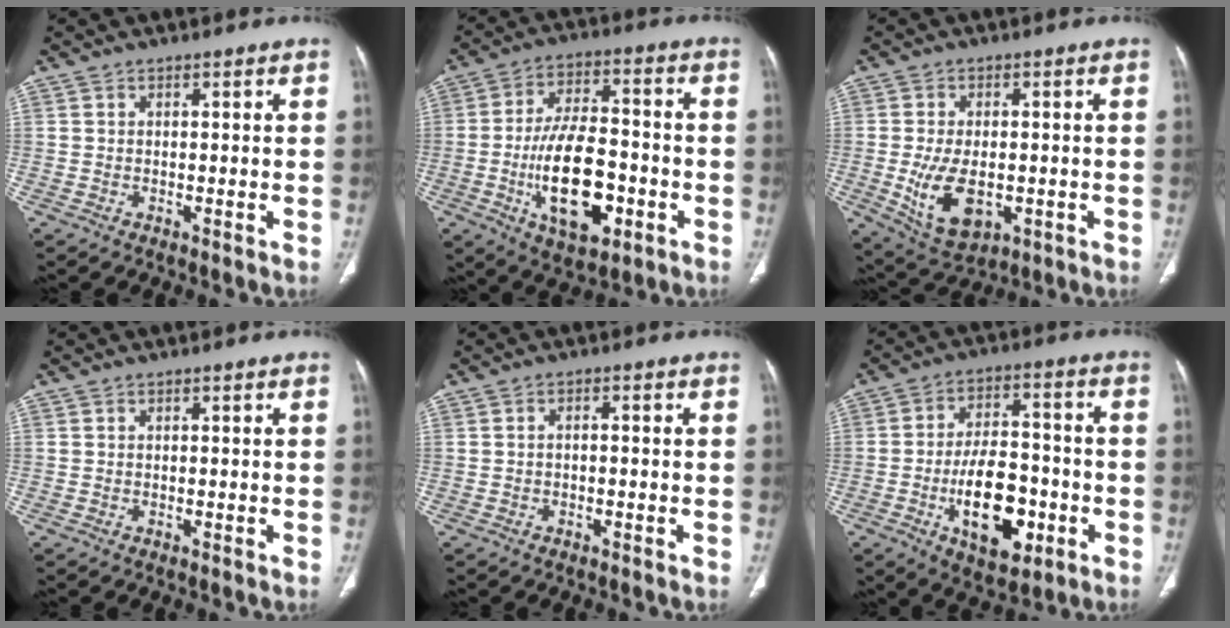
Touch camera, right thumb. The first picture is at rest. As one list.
[{"total": 17.0, "force": [-4.8, 8.3, 14.0], "torque": [-0.228, 0.020, -0.071]}, {"total": 10.6, "force": [-2.0, 6.1, 8.4], "torque": [-0.147, -0.007, -0.017]}, {"total": 0.0}, {"total": 1.0, "force": [-0.3, 0.5, 0.8], "torque": [-0.016, 0.007, -0.007]}, {"total": 15.4, "force": [-4.9, 8.2, 12.0], "torque": [-0.167, 0.023, -0.073]}]